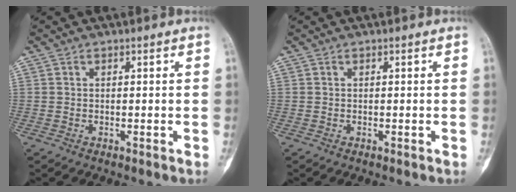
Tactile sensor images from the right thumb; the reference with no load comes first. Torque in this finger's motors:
{"motor_torque": [-0.03, 0.03, 0.00, 0.00, 0.00]}